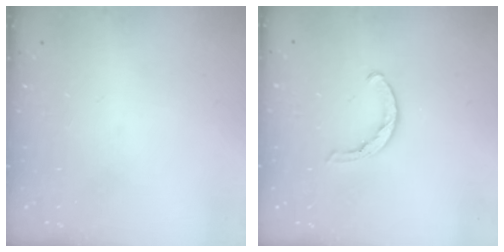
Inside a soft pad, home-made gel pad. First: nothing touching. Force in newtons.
{"total": 3.0, "press": 3.0, "slide": 0.3}